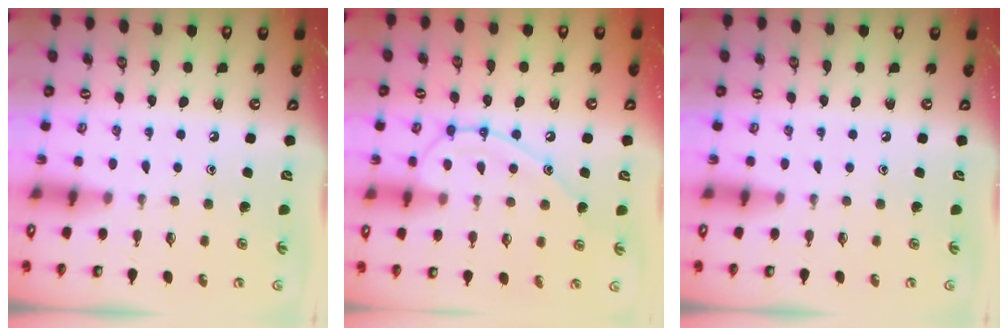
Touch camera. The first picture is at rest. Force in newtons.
{"total": 13.7, "press": 13.6, "slide": 1.3}
{"total": 0.0}